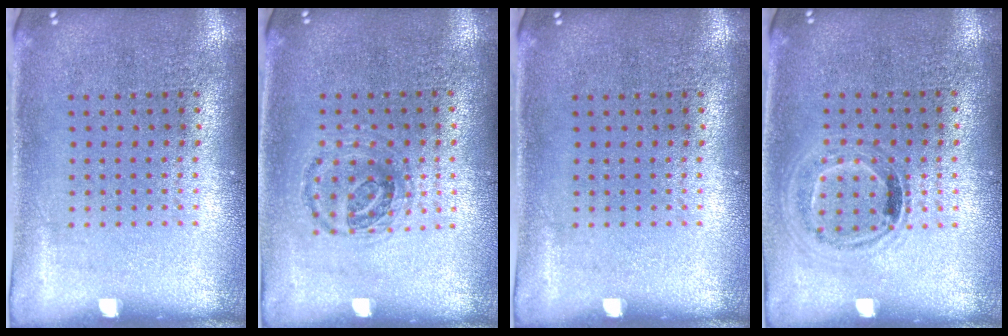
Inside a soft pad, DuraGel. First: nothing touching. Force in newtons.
{"total": 0.9, "press": 0.9, "slide": 0.2}
{"total": 0.0}
{"total": 1.0, "press": 0.9, "slide": 0.5}